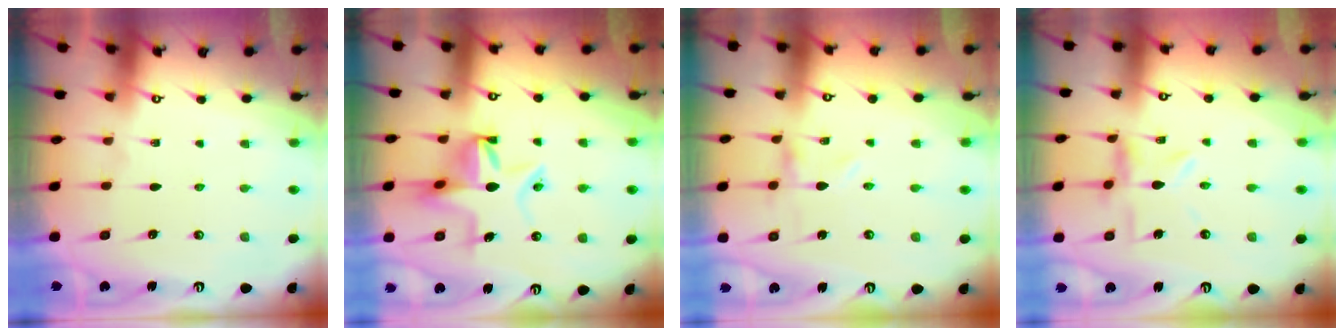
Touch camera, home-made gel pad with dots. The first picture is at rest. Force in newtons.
{"total": 8.8, "press": 8.6, "slide": 1.9}
{"total": 0.0}
{"total": 5.3, "press": 5.2, "slide": 0.4}